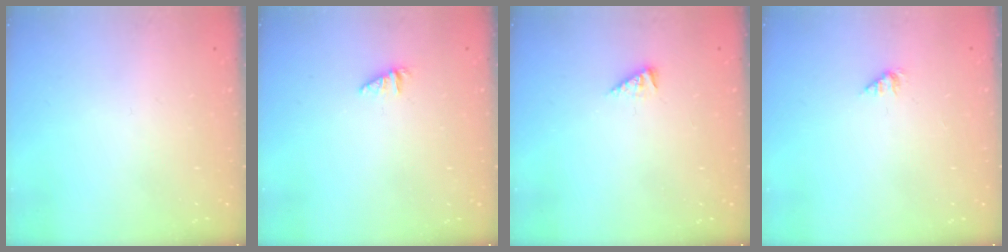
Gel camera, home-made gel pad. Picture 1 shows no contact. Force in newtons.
{"total": 1.2, "press": 1.2, "slide": 0.2}
{"total": 1.8, "press": 1.8, "slide": 0.4}
{"total": 1.1, "press": 1.0, "slide": 0.2}